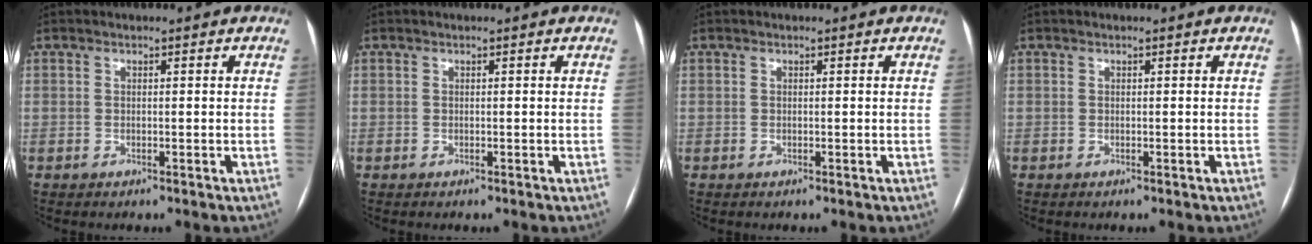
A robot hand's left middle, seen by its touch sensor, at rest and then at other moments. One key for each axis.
{"total": 0.0}
{"total": 0.0}
{"total": 0.0}